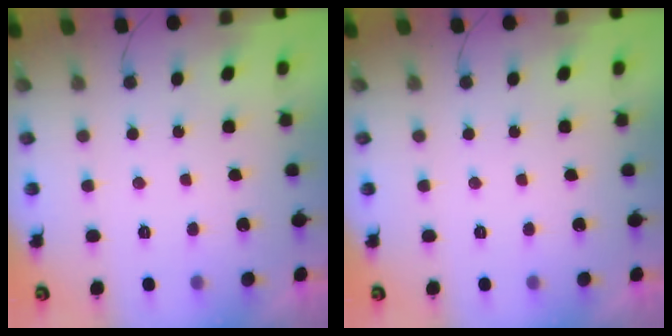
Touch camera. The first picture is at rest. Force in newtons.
{"total": 0.0}